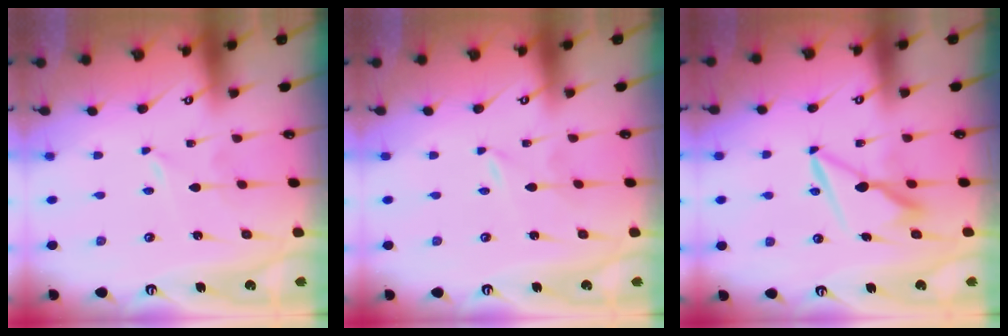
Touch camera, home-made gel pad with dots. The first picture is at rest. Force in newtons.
{"total": 0.6, "press": 0.6, "slide": 0.1}
{"total": 9.4, "press": 9.4, "slide": 1.3}